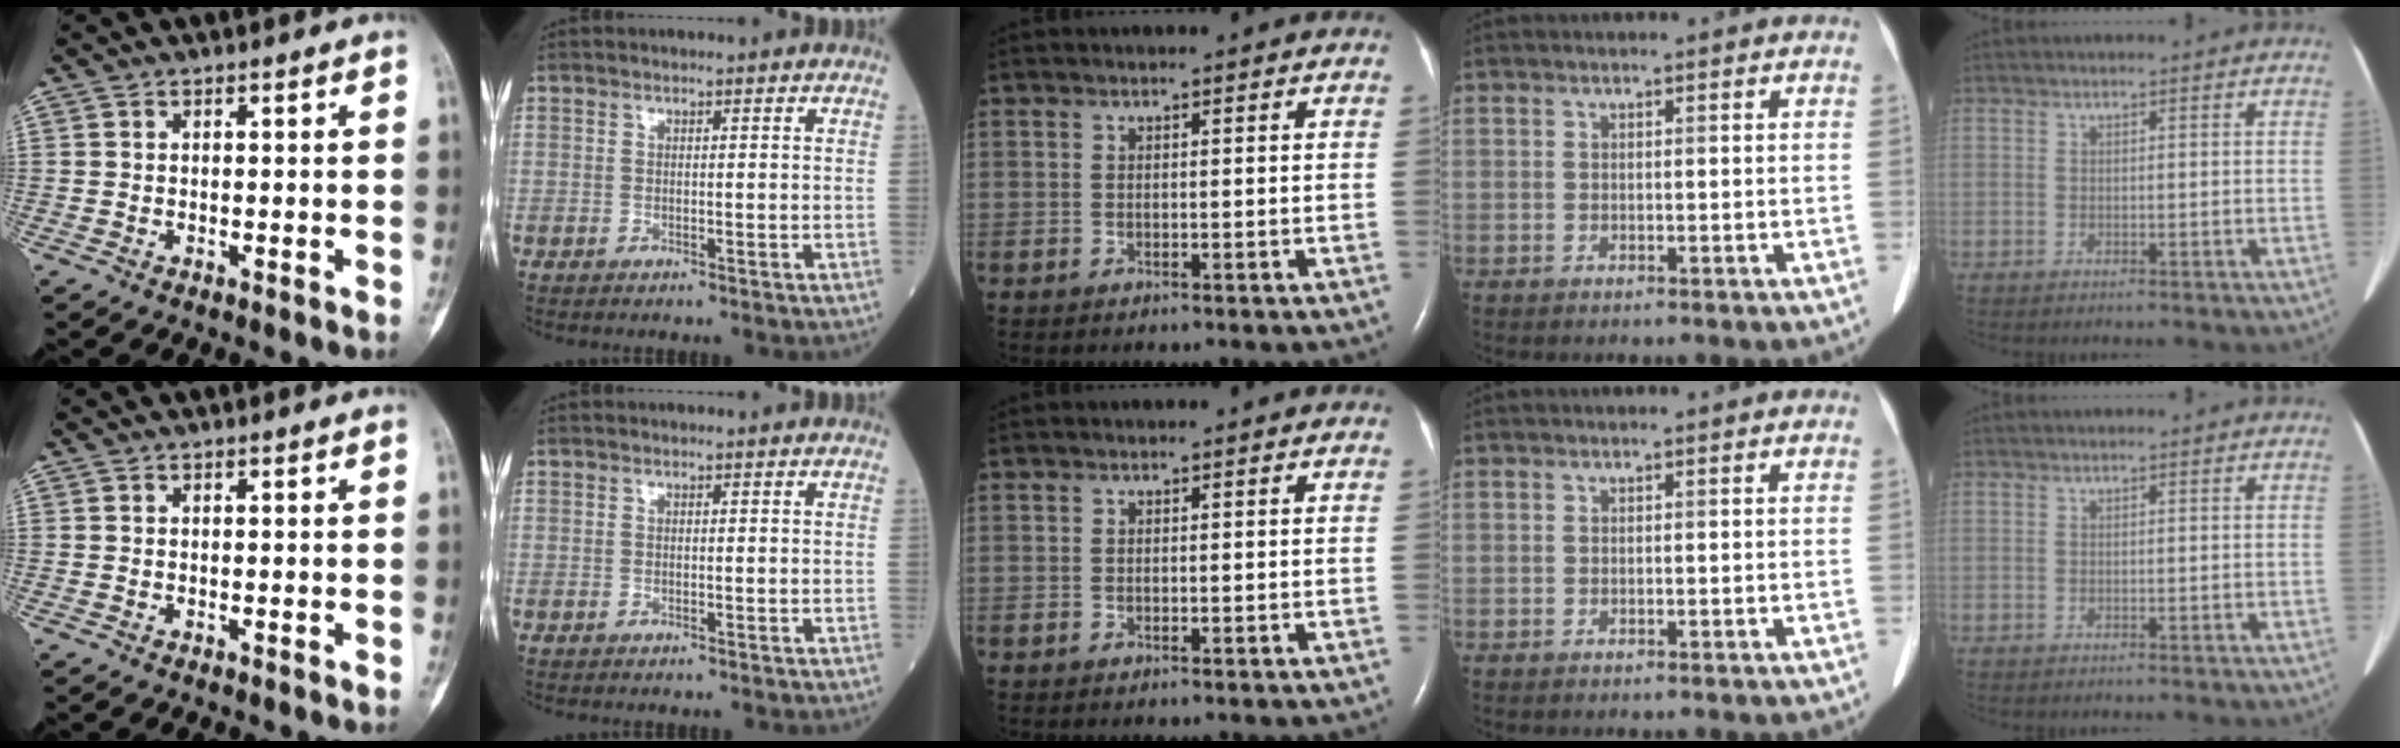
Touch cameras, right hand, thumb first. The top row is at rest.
{}